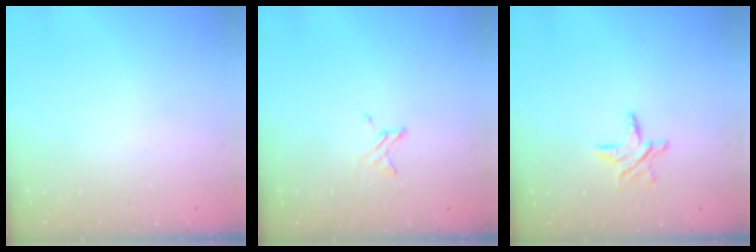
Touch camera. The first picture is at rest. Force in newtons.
{"total": 3.0, "press": 3.0, "slide": 0.3}
{"total": 6.5, "press": 6.5, "slide": 0.3}